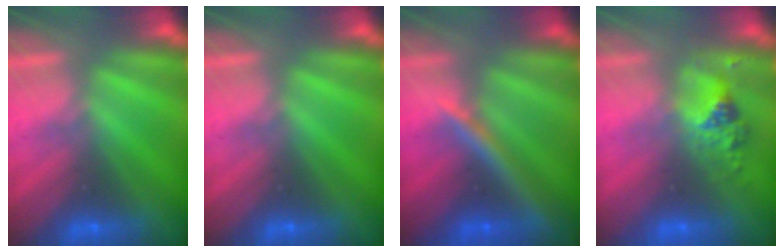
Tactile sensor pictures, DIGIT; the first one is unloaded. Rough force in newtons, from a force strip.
{"total": 0.0}
{"total": 2.5}
{"total": 2.5}